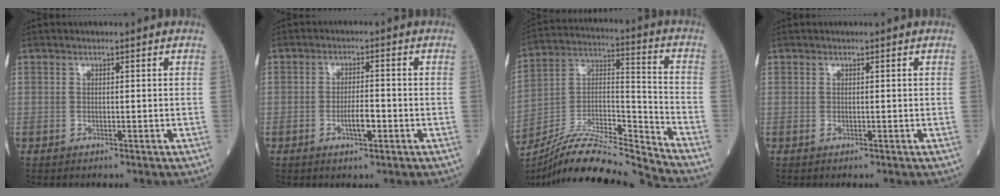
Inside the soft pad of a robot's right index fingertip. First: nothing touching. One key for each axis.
{"total": 3.6, "fx": -1.4, "fy": 0.8, "fz": 3.2, "tx": -0.057, "ty": 0.001, "tz": -0.023}
{"total": 16.9, "fx": -16.0, "fy": -0.8, "fz": 5.3, "tx": -0.091, "ty": 0.034, "tz": -0.285}
{"total": 0.0}